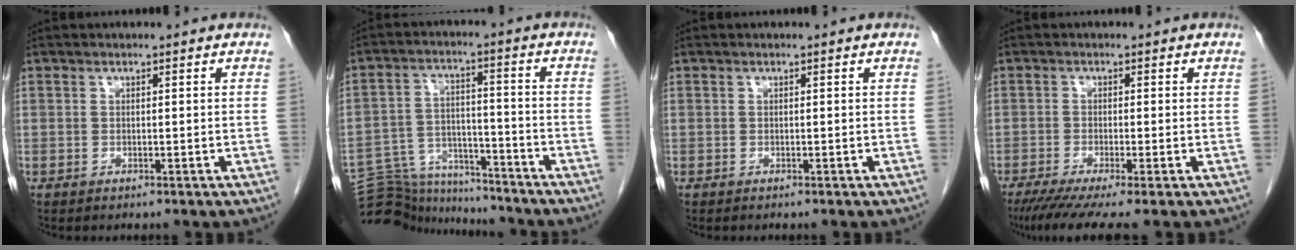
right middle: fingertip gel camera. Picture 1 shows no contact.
{"total": 13.1, "force": [-12.9, 2.2, 1.0], "torque": [-0.019, 0.030, -0.209]}
{"total": 0.0}
{"total": 7.3, "force": [-5.5, -0.1, 4.8], "torque": [-0.071, -0.019, -0.090]}